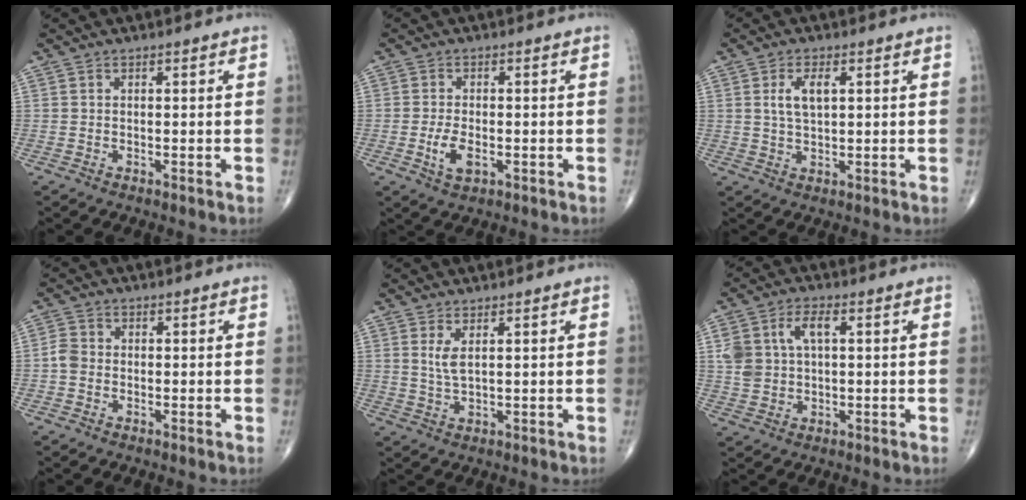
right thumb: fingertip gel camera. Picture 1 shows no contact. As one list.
[{"total": 4.4, "force": [-1.2, 2.2, 3.6], "torque": [-0.068, -0.001, -0.019]}, {"total": 4.7, "force": [1.4, 2.1, 4.0], "torque": [-0.077, -0.002, 0.026]}, {"total": 2.5, "force": [-0.6, 2.1, 1.3], "torque": [-0.021, 0.005, -0.020]}, {"total": 3.0, "force": [1.2, 0.9, 2.6], "torque": [-0.057, -0.010, 0.032]}, {"total": 7.5, "force": [1.8, 4.4, 5.8], "torque": [-0.115, 0.011, 0.039]}]